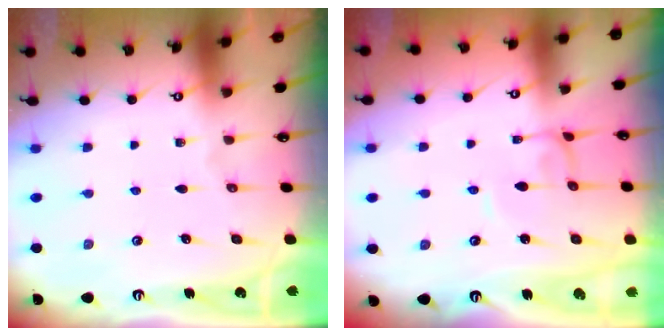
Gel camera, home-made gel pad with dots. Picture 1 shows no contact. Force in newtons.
{"total": 2.6, "press": 2.6, "slide": 0.0}